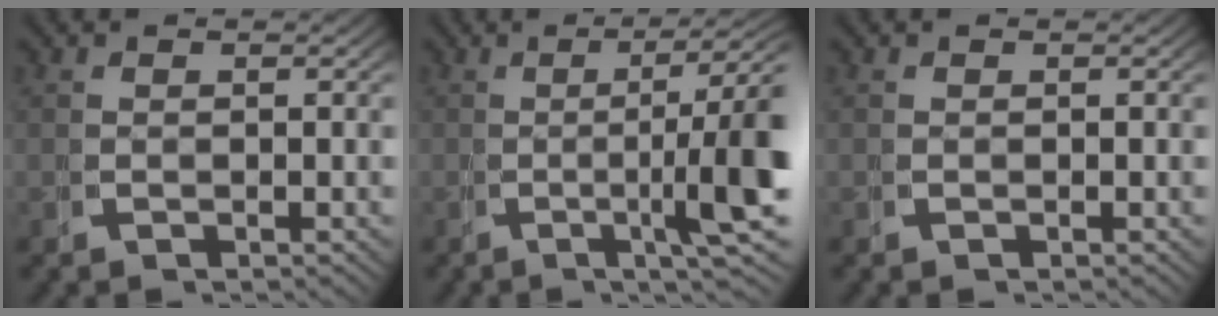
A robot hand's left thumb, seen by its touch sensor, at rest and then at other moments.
{"total": 8.6, "force": [0.6, 2.3, 8.3], "torque": [-0.116, 0.003, -0.003]}
{"total": 0.0}